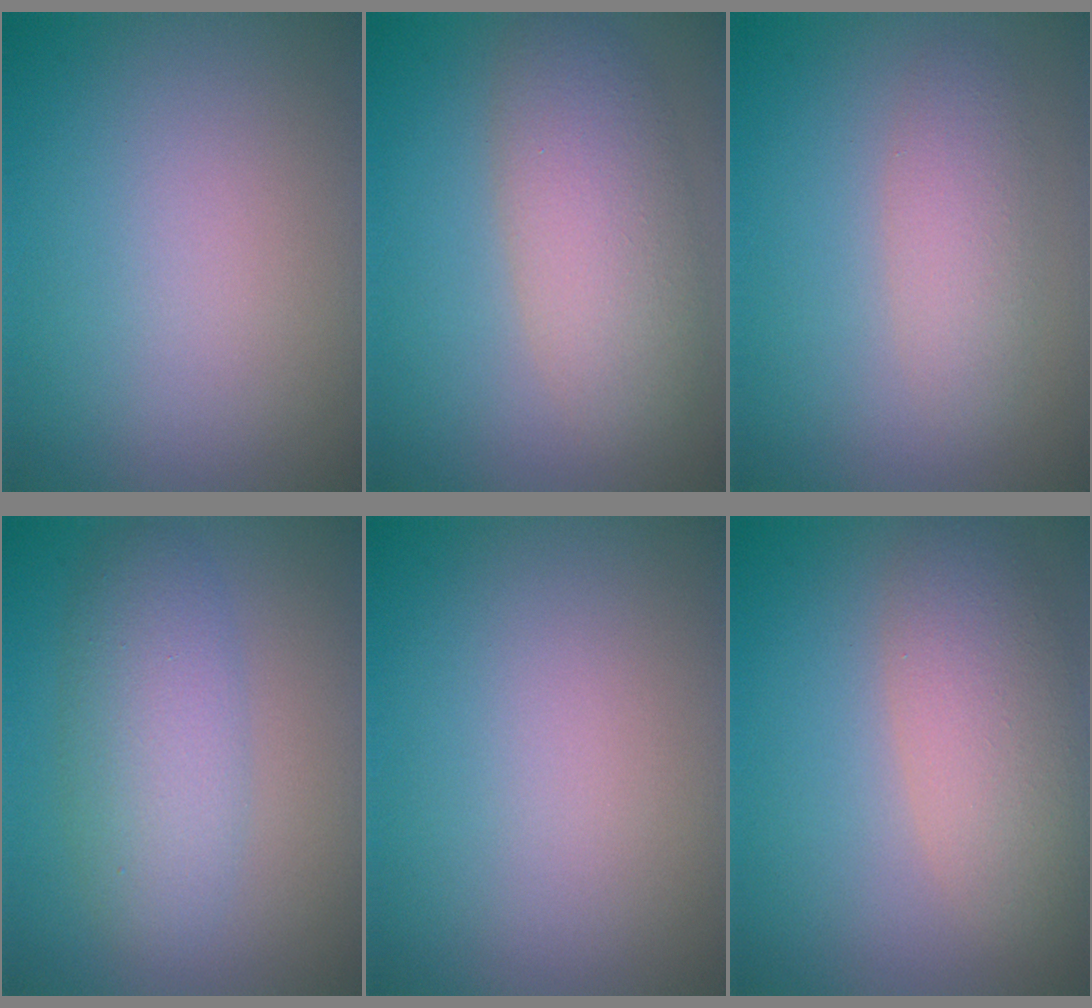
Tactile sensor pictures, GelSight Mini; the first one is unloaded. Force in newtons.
{"total": 5.1, "press": 5.1, "slide": 0.3}
{"total": 2.6, "press": 2.6, "slide": 0.2}
{"total": 4.3, "press": 4.3, "slide": 0.1}
{"total": 0.0}
{"total": 4.9, "press": 4.9, "slide": 0.5}